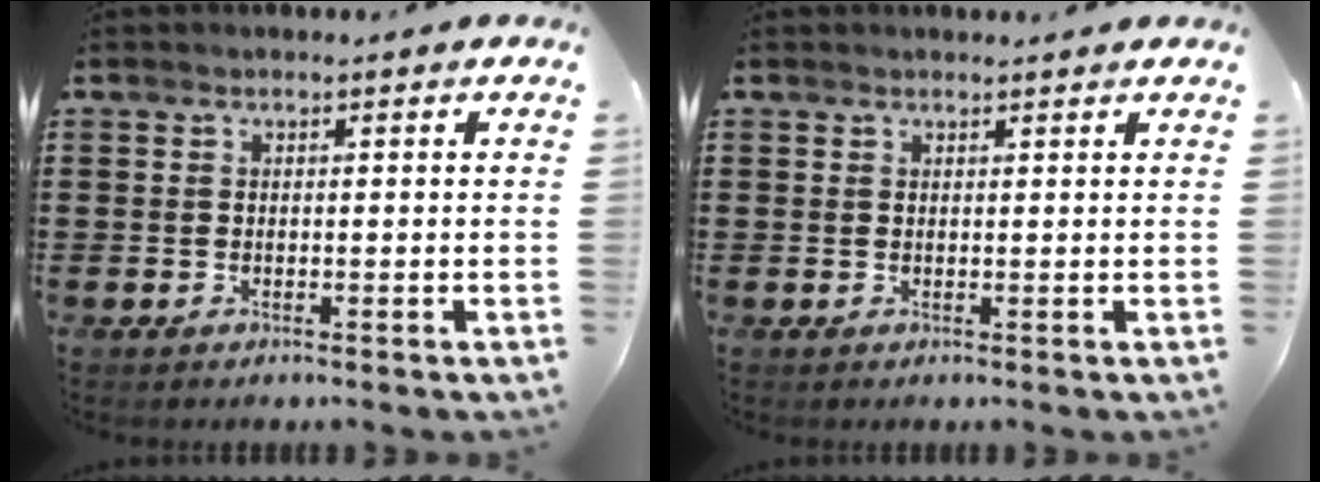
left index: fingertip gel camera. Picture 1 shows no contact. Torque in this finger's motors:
{"motor_torque": [-0.06, 0.17, -0.03, -0.01]}